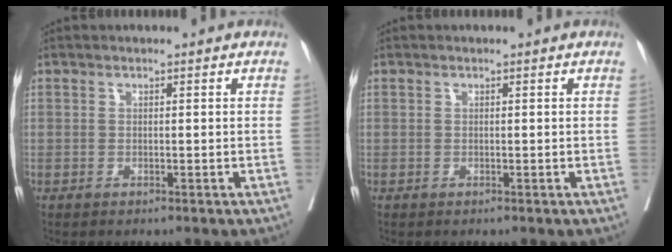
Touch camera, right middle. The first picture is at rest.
{"total": 0.0}